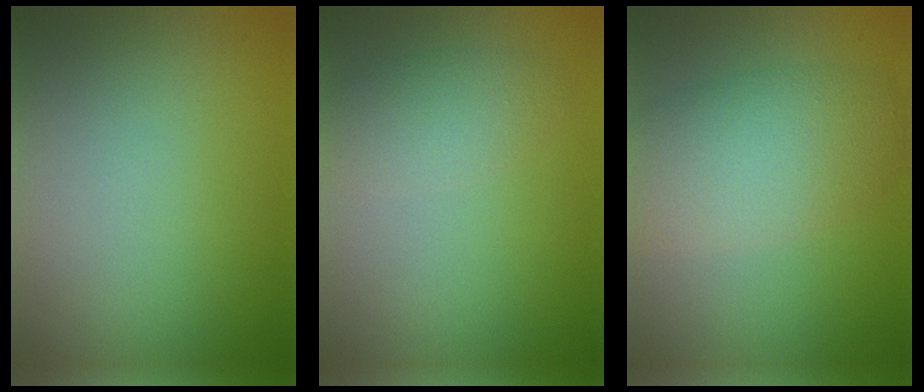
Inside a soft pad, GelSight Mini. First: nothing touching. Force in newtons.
{"total": 2.9, "press": 2.9, "slide": 0.1}
{"total": 7.3, "press": 7.3, "slide": 0.5}